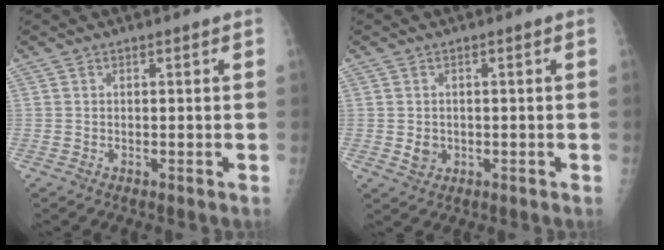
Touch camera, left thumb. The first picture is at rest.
{"total": 2.6, "force": [-0.3, 2.3, 1.2], "torque": [-0.010, 0.000, 0.003]}